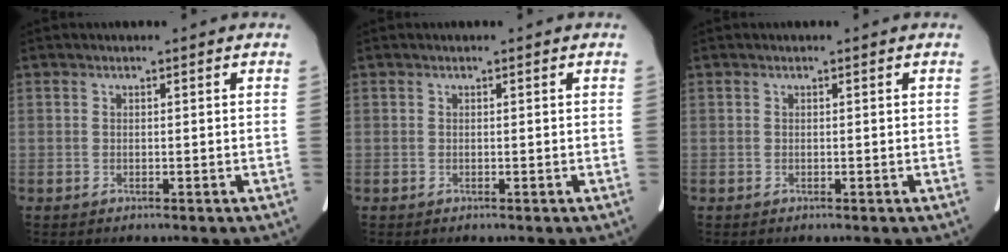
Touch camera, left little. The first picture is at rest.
{"total": 0.0}
{"total": 0.0}